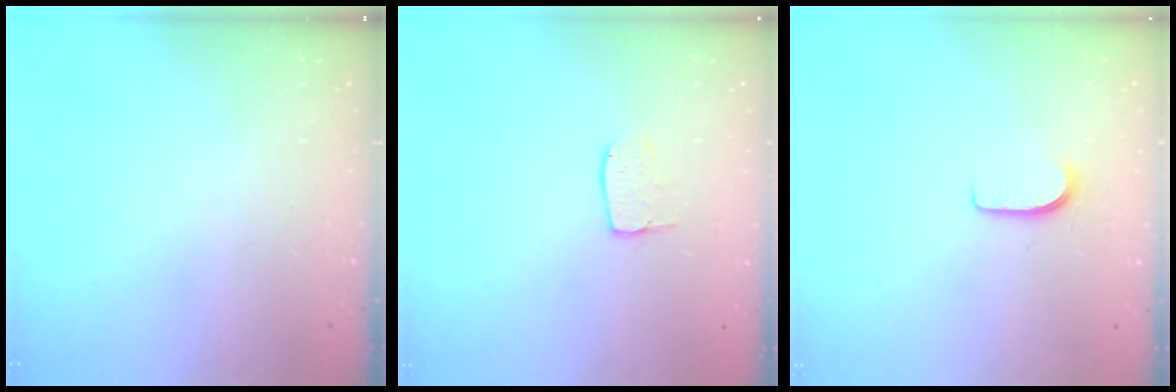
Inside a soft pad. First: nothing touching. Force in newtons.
{"total": 5.6, "press": 5.6, "slide": 0.3}
{"total": 5.4, "press": 5.3, "slide": 0.5}